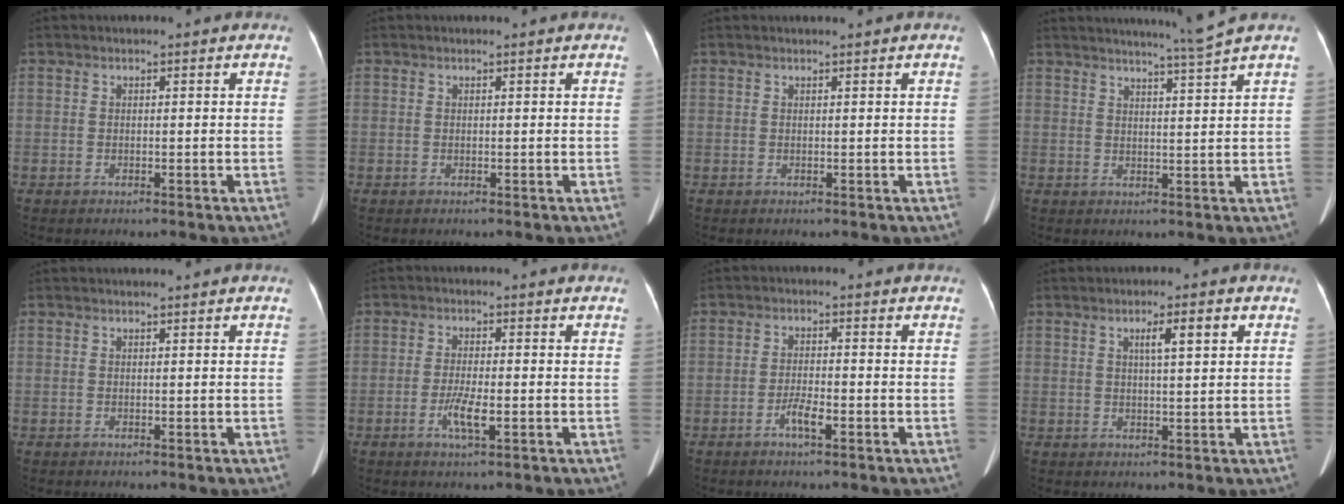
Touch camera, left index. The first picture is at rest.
{"total": 0.0}
{"total": 0.7, "force": [0.5, -0.1, 0.3], "torque": [-0.007, 0.004, 0.015]}
{"total": 5.1, "force": [4.3, -2.2, 1.6], "torque": [-0.028, -0.017, 0.068]}
{"total": 0.6, "force": [0.5, -0.1, 0.3], "torque": [-0.007, 0.004, 0.014]}
{"total": 3.9, "force": [-1.4, 0.6, 3.6], "torque": [-0.075, -0.004, -0.026]}
{"total": 3.0, "force": [-1.6, 0.5, 2.4], "torque": [-0.047, 0.001, -0.031]}
{"total": 4.1, "force": [1.7, 0.3, 3.7], "torque": [-0.060, 0.005, 0.026]}